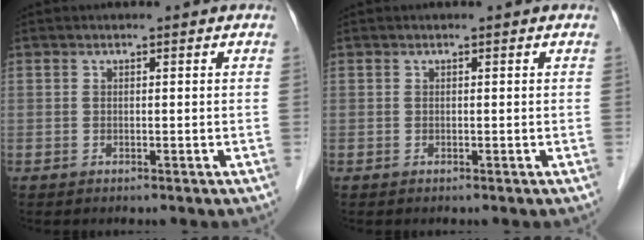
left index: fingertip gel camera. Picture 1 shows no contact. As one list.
[{"total": 0.0}]